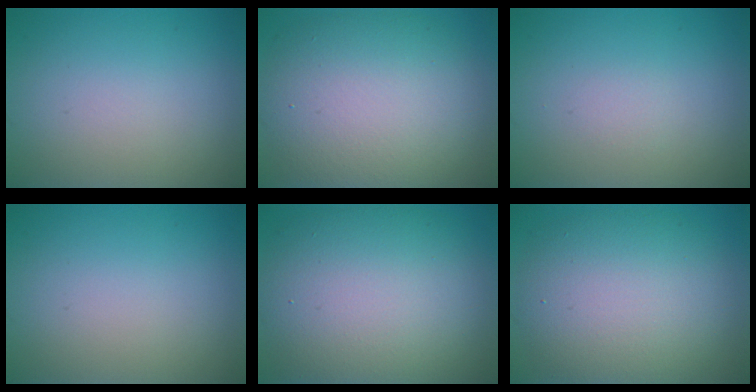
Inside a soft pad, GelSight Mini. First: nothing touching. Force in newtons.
{"total": 10.7, "press": 10.7, "slide": 0.5}
{"total": 0.6, "press": 0.6, "slide": 0.1}
{"total": 0.0}
{"total": 12.1, "press": 12.1, "slide": 0.5}
{"total": 9.4, "press": 9.3, "slide": 0.7}